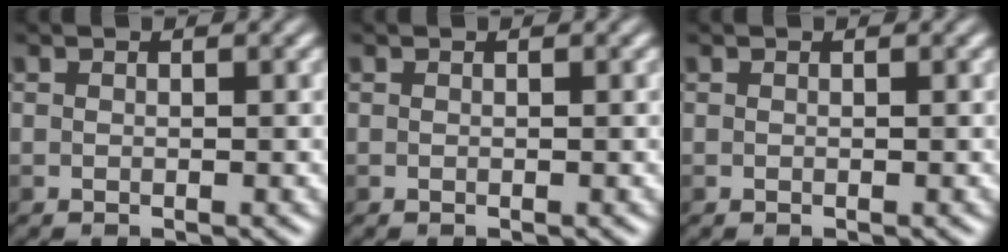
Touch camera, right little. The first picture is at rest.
{"total": 0.0}
{"total": 0.0}